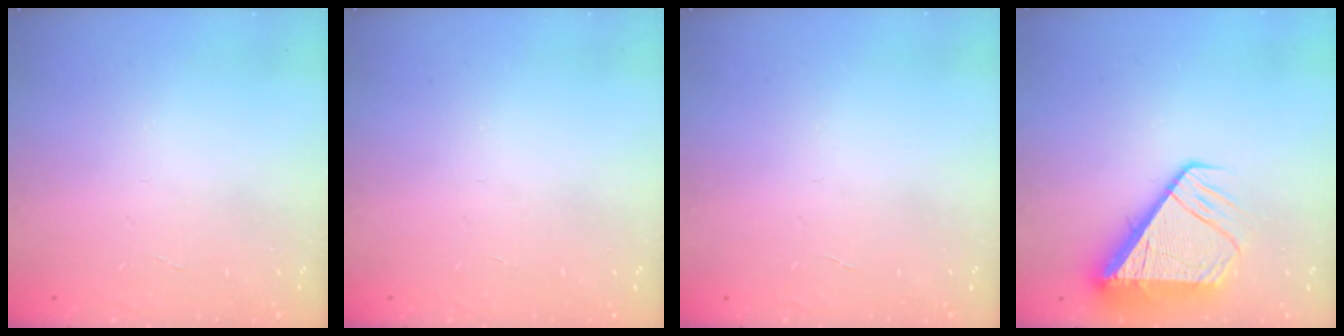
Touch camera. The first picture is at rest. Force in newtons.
{"total": 0.0}
{"total": 0.0}
{"total": 10.9, "press": 10.8, "slide": 1.2}